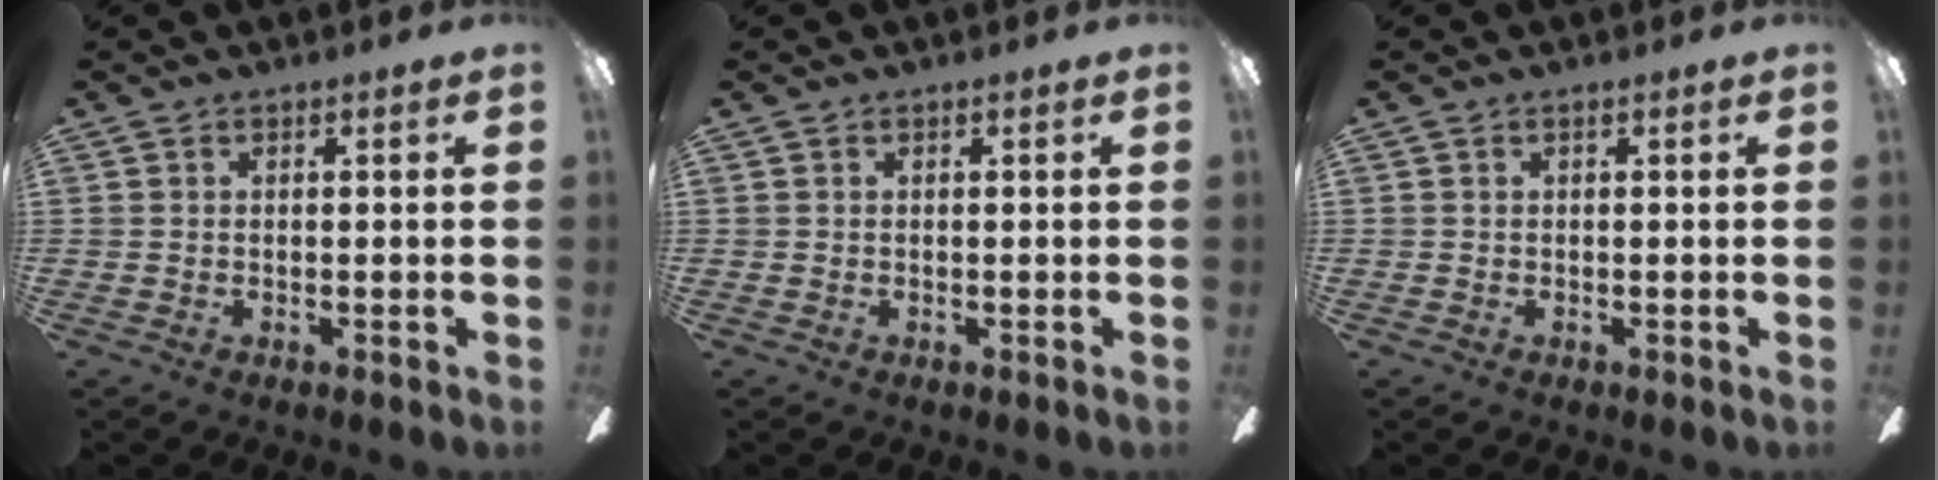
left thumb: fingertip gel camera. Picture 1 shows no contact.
{"total": 0.0}
{"total": 0.0}